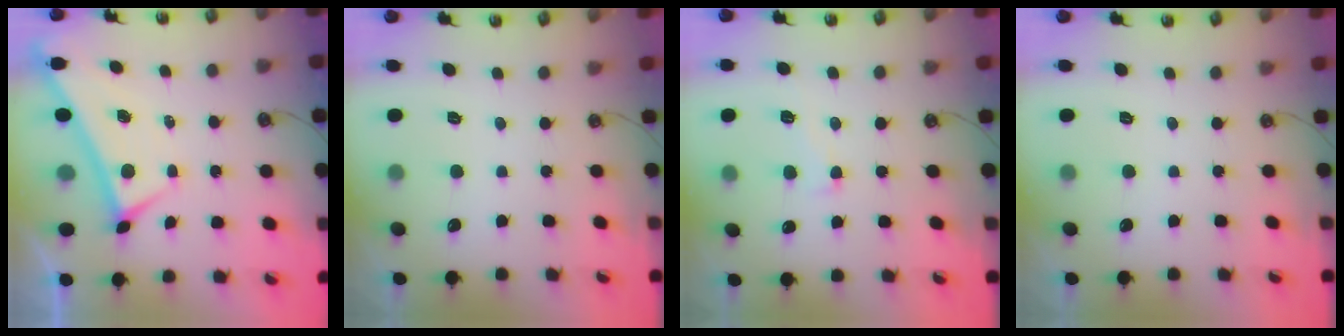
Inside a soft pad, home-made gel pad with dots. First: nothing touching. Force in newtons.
{"total": 0.0}
{"total": 1.8, "press": 1.8, "slide": 0.5}
{"total": 0.0}